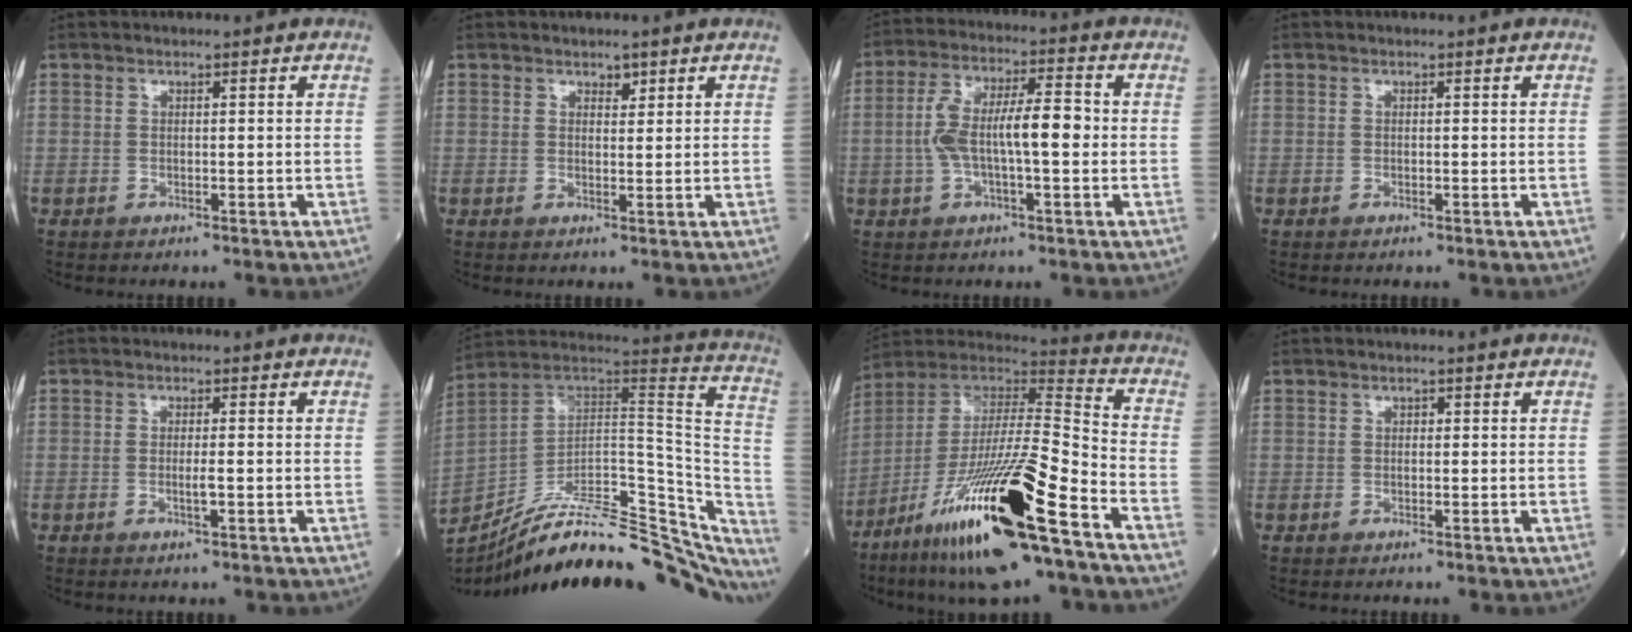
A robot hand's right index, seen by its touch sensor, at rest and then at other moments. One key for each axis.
{"total": 2.0, "fx": 1.2, "fy": 1.1, "fz": 1.0, "tx": -0.024, "ty": 0.005, "tz": 0.024}
{"total": 10.5, "fx": -0.6, "fy": 2.9, "fz": 10.0, "tx": -0.200, "ty": 0.029, "tz": -0.010}
{"total": 0.0}
{"total": 2.1, "fx": -0.6, "fy": 0.4, "fz": 2.0, "tx": -0.042, "ty": -0.001, "tz": -0.009}
{"total": 37.6, "fx": -30.9, "fy": 9.9, "fz": 19.1, "tx": -0.252, "ty": -0.015, "tz": -0.430}
{"total": 27.6, "fx": -15.0, "fy": 3.5, "fz": 22.9, "tx": -0.438, "ty": -0.057, "tz": -0.274}
{"total": 0.7, "fx": 0.1, "fy": 0.5, "fz": 0.4, "tx": -0.018, "ty": 0.007, "tz": 0.003}